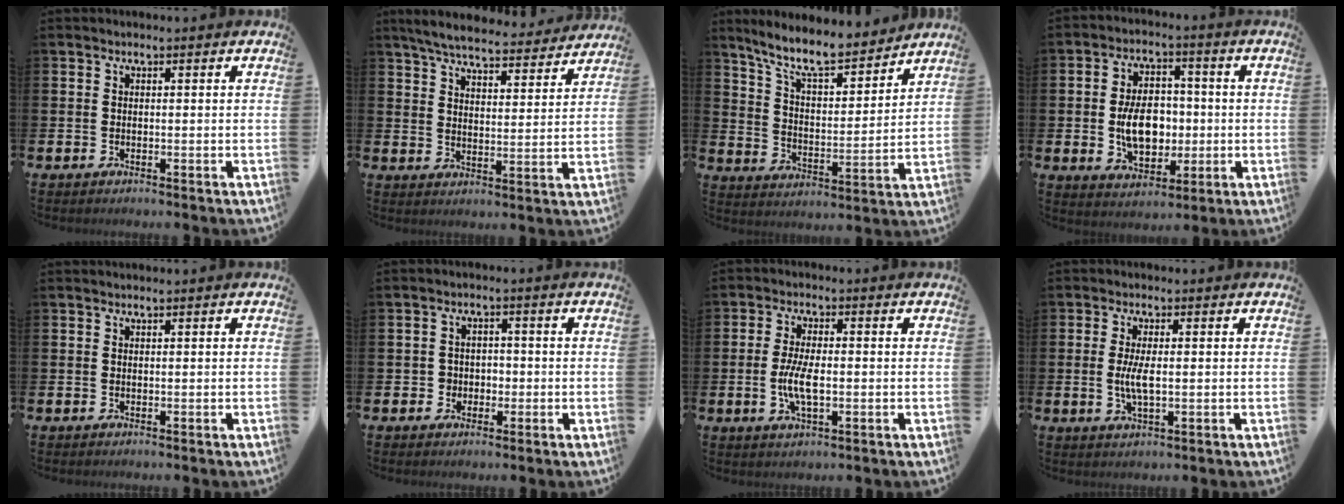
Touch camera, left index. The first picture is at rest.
{"total": 6.5, "force": [6.2, 1.1, 1.8], "torque": [-0.058, -0.036, 0.107]}
{"total": 11.7, "force": [10.1, 3.1, 5.1], "torque": [-0.131, -0.065, 0.177]}
{"total": 7.7, "force": [-0.5, 5.1, 5.8], "torque": [-0.097, 0.008, -0.015]}
{"total": 0.0}
{"total": 2.3, "force": [-0.5, 2.2, 0.4], "torque": [-0.011, 0.008, -0.017]}
{"total": 5.2, "force": [-0.7, 2.0, 4.7], "torque": [-0.093, -0.002, -0.017]}
{"total": 3.6, "force": [0.1, 1.2, 3.4], "torque": [-0.068, -0.001, -0.003]}